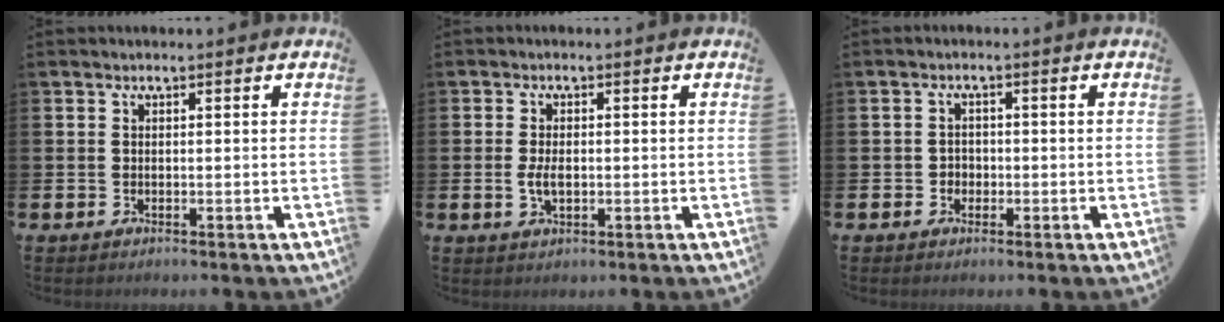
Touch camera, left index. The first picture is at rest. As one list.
[{"total": 2.7, "force": [-0.2, 1.5, 2.3], "torque": [-0.042, 0.003, -0.005]}, {"total": 1.6, "force": [-0.6, 1.5, 0.2], "torque": [-0.006, 0.004, -0.015]}]